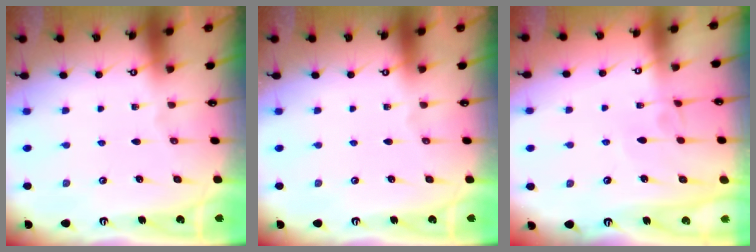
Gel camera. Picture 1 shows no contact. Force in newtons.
{"total": 0.0}
{"total": 2.7, "press": 2.7, "slide": 0.4}